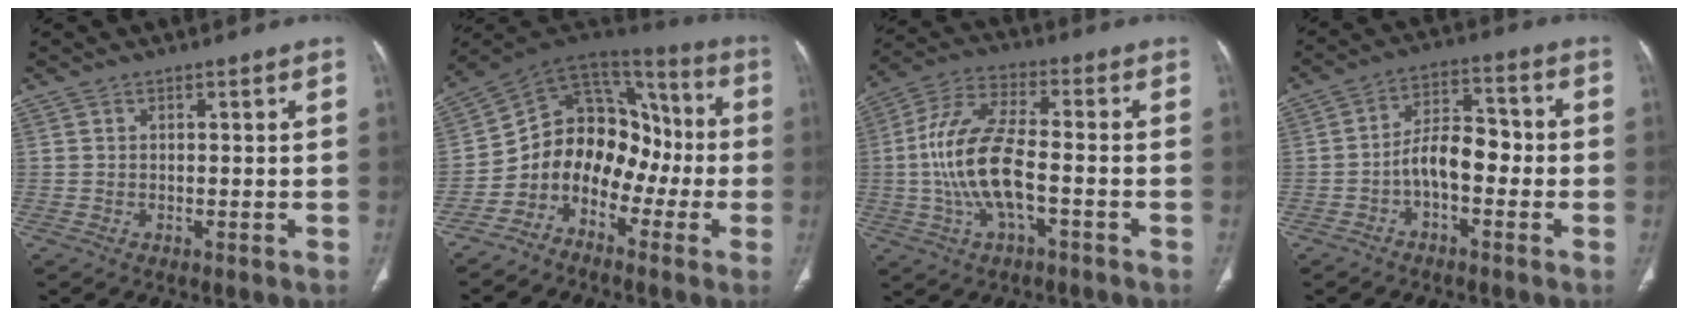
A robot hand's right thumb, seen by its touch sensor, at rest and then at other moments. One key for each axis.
{"total": 14.4, "fx": -5.0, "fy": 10.8, "fz": 8.2, "tx": -0.081, "ty": 0.102, "tz": -0.099}
{"total": 13.8, "fx": -2.5, "fy": 5.8, "fz": 12.2, "tx": -0.259, "ty": 0.031, "tz": -0.048}
{"total": 8.0, "fx": -2.2, "fy": 4.4, "fz": 6.2, "tx": -0.091, "ty": 0.040, "tz": -0.046}